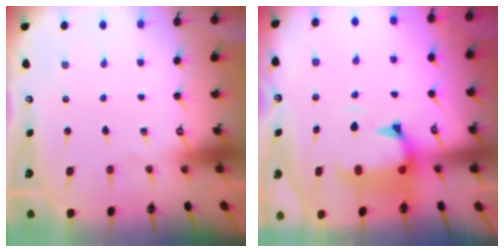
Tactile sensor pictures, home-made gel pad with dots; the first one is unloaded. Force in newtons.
{"total": 1.2, "press": 0.3, "slide": 1.2}